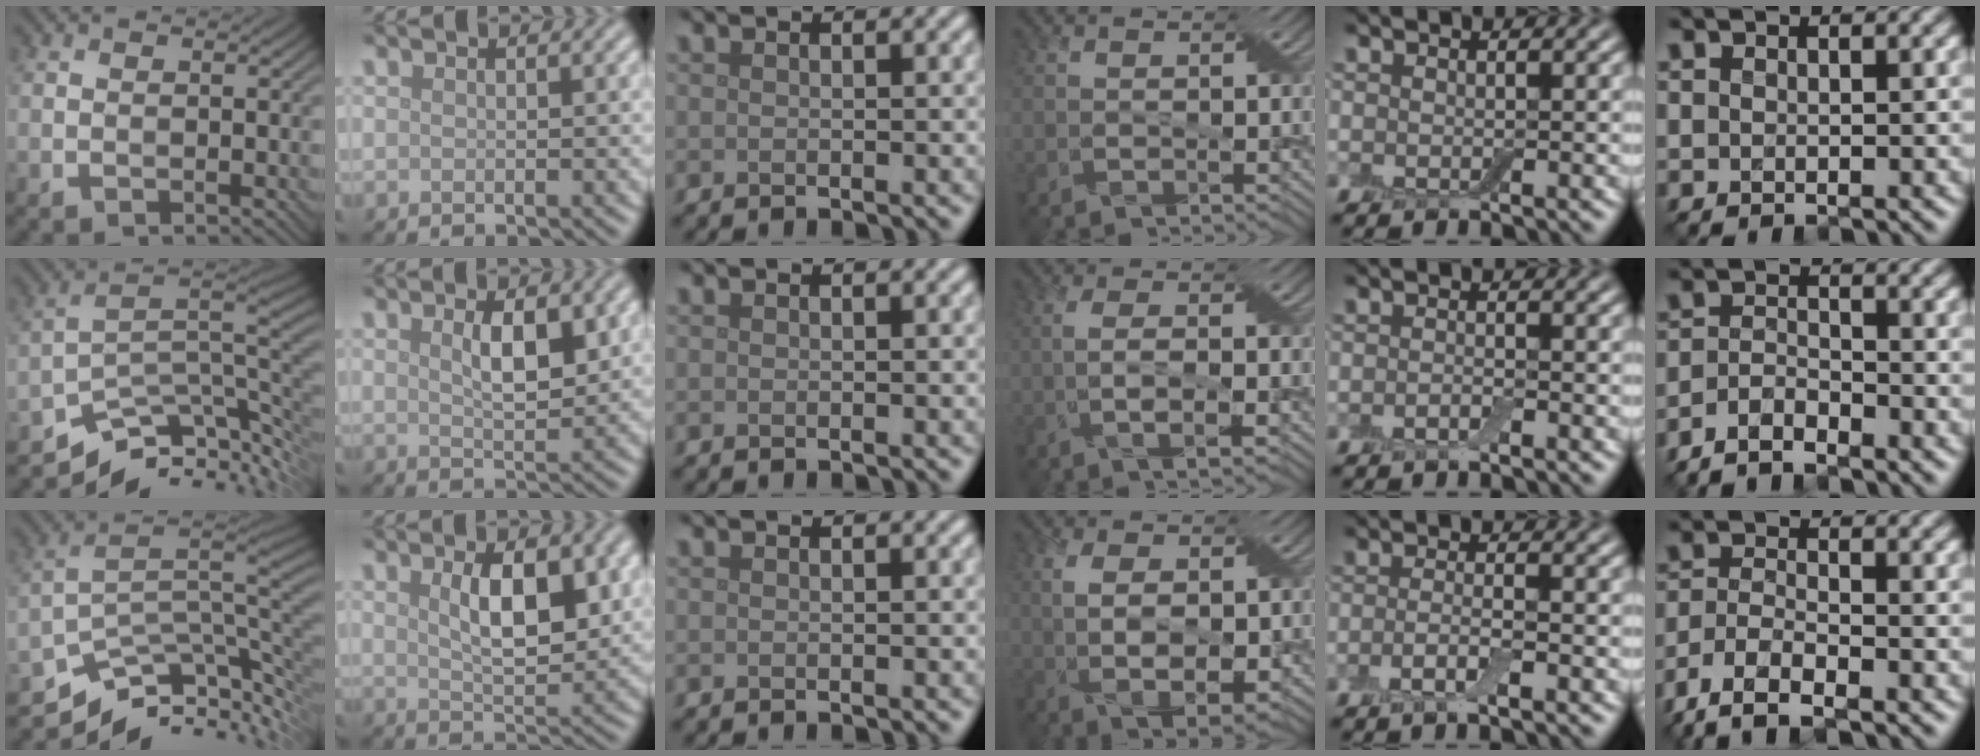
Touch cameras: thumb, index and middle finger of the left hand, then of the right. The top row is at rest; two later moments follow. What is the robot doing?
{"motion": "wrap", "object": "bandage"}